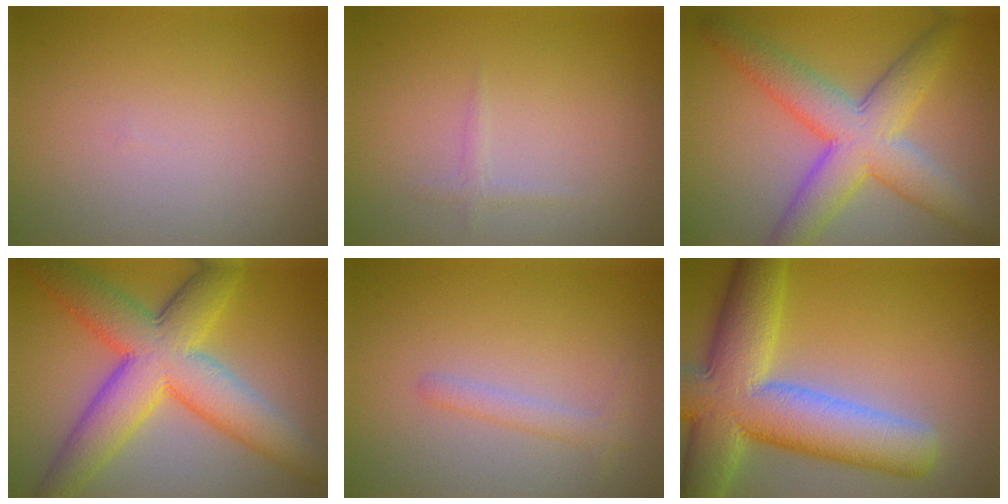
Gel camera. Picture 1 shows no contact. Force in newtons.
{"total": 0.7, "press": 0.7, "slide": 0.1}
{"total": 7.7, "press": 7.7, "slide": 0.2}
{"total": 9.9, "press": 9.9, "slide": 0.2}
{"total": 1.4, "press": 1.4, "slide": 0.0}
{"total": 12.0, "press": 12.0, "slide": 0.7}